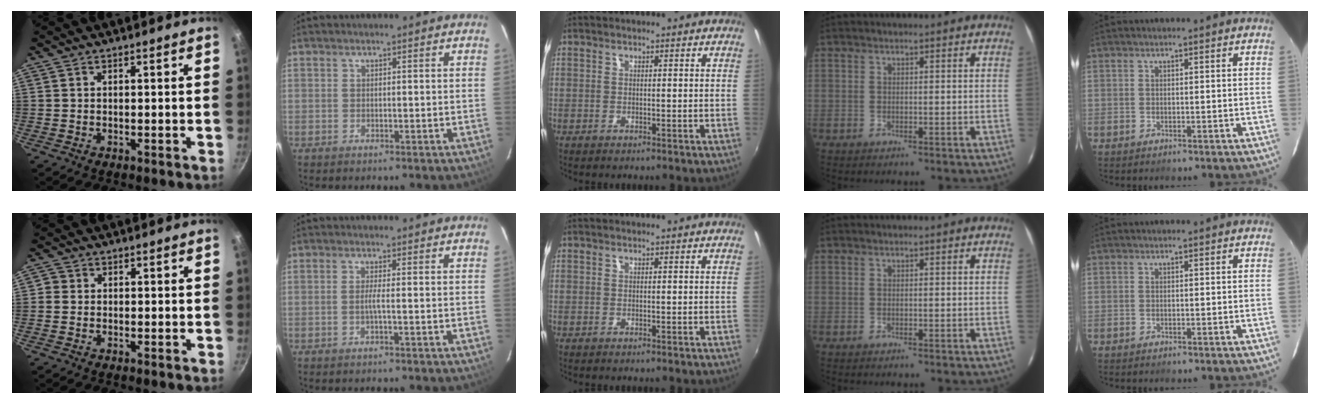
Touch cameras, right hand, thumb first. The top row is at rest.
{"thumb": {"total": 1.4, "force": [-0.1, 1.3, 0.5], "torque": [-0.004, 0.003, -0.006]}, "index": {"total": 1.3, "force": [-0.4, -0.4, 1.2], "torque": [-0.021, -0.002, -0.010]}}